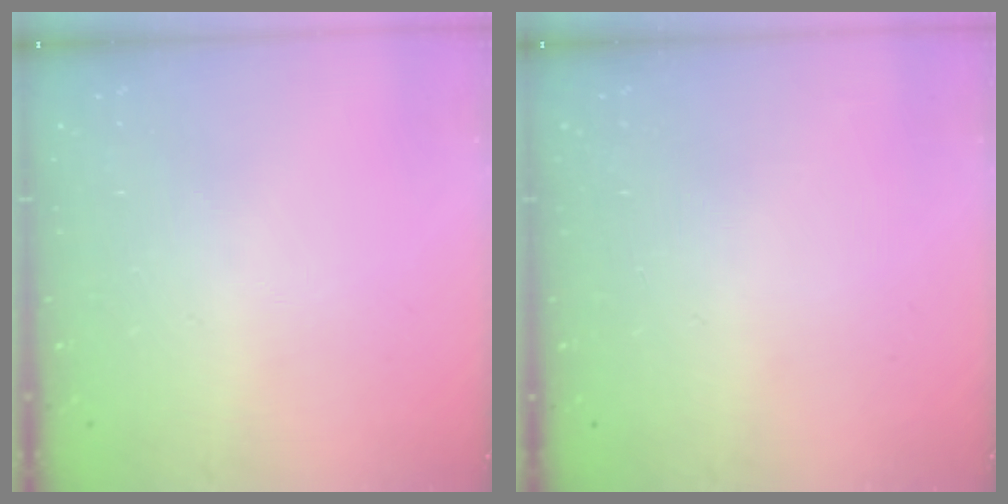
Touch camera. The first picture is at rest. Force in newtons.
{"total": 0.0}